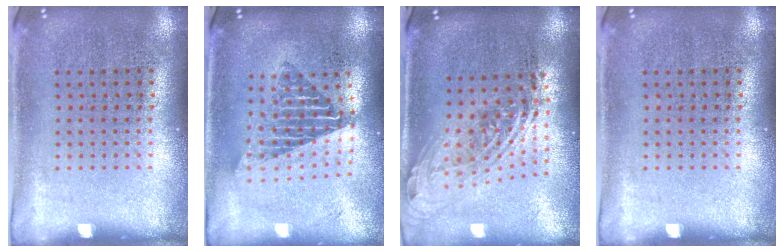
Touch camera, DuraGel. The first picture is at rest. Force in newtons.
{"total": 1.7, "press": 1.4, "slide": 1.0}
{"total": 2.1, "press": 1.5, "slide": 1.4}
{"total": 0.0}